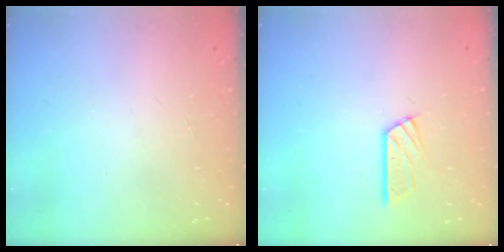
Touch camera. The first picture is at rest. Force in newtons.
{"total": 9.0, "press": 9.0, "slide": 0.8}